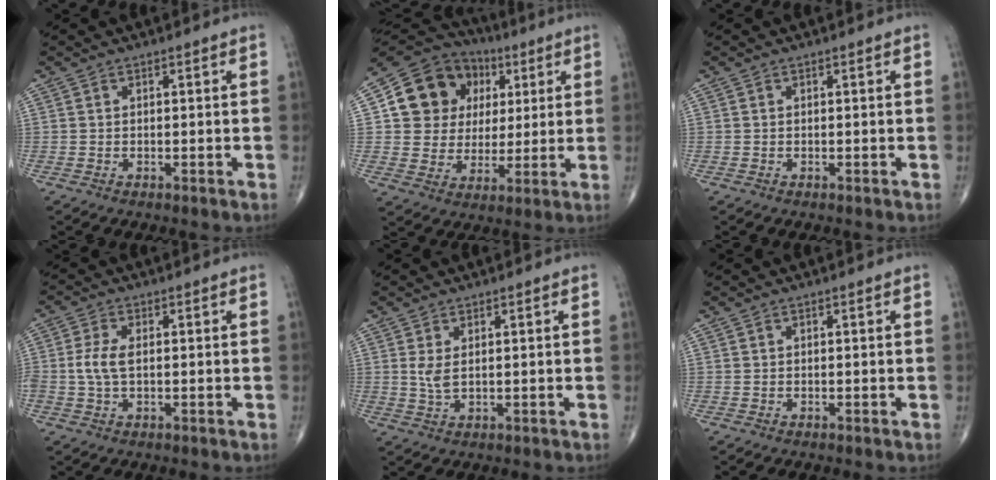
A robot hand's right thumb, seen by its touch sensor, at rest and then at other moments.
{"total": 16.5, "force": [4.5, 14.4, 6.8], "torque": [-0.082, 0.016, 0.082]}
{"total": 0.0}
{"total": 4.3, "force": [0.0, 2.2, 3.7], "torque": [-0.092, 0.005, -0.003]}
{"total": 2.5, "force": [0.7, 1.0, 2.2], "torque": [-0.050, -0.005, 0.020]}
{"total": 0.0}